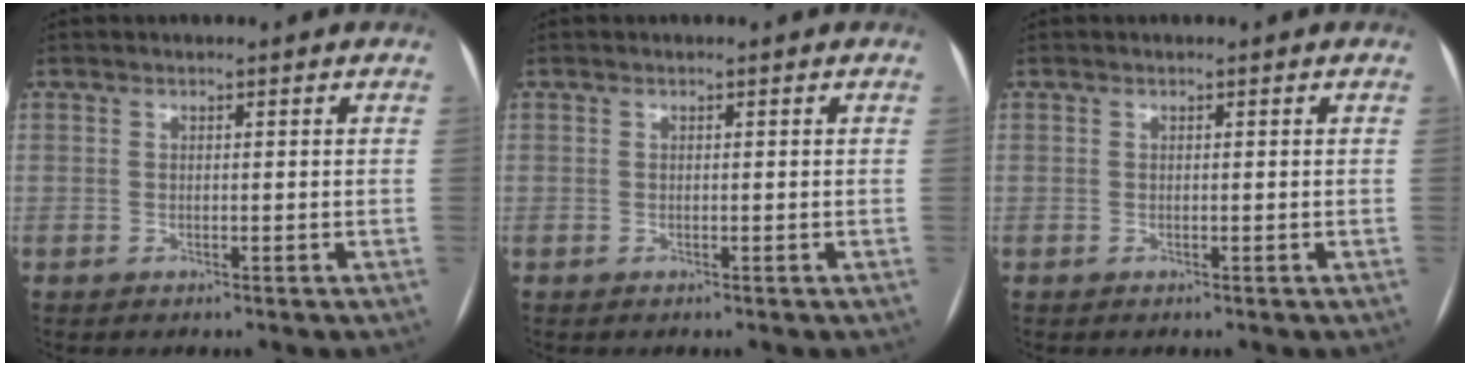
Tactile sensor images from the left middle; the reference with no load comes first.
{"total": 0.0}
{"total": 0.0}